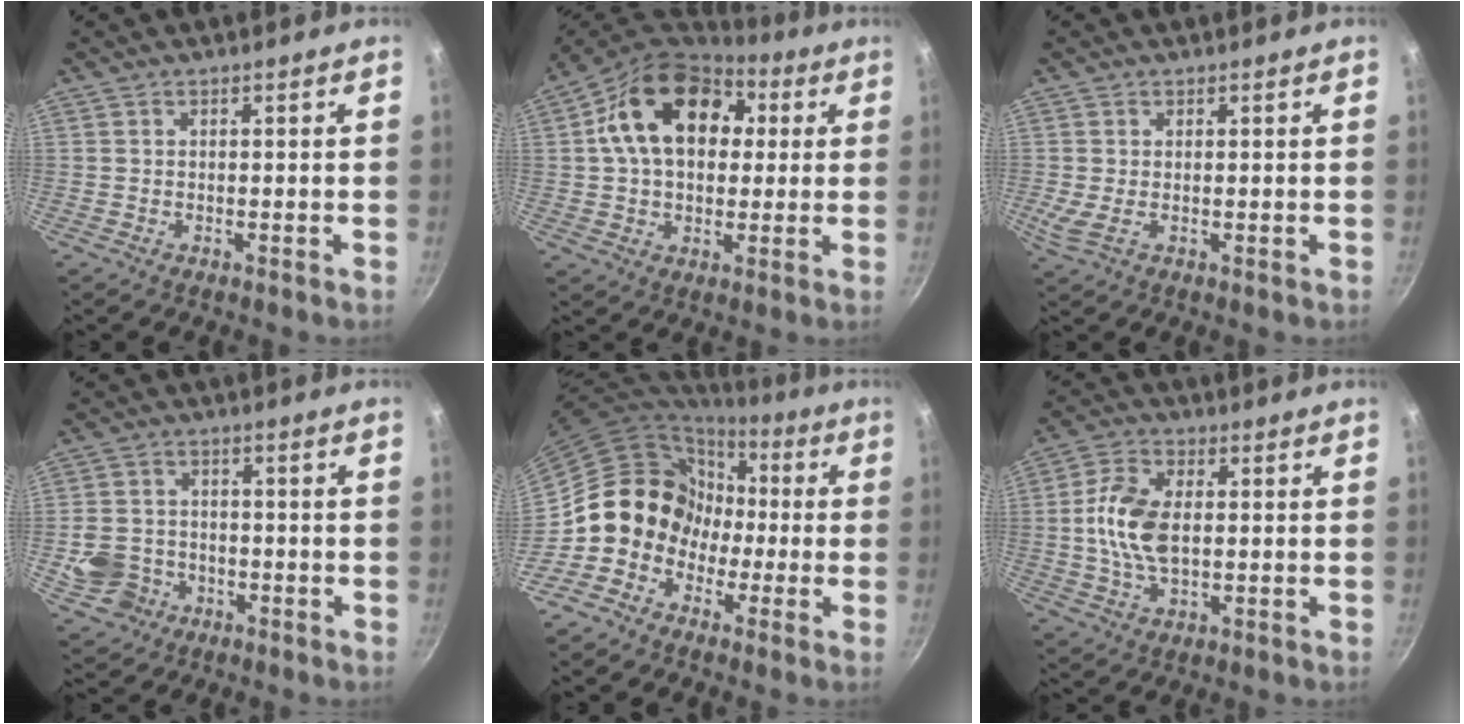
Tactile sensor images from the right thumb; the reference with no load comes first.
{"total": 19.4, "force": [4.4, 13.6, 13.1], "torque": [-0.193, 0.023, 0.056]}
{"total": 2.8, "force": [0.2, 1.5, 2.4], "torque": [-0.045, -0.004, 0.008]}
{"total": 8.2, "force": [-2.8, 7.0, 3.2], "torque": [-0.049, 0.025, -0.049]}
{"total": 12.2, "force": [-1.8, 11.3, 4.3], "torque": [-0.022, 0.056, -0.042]}
{"total": 10.2, "force": [0.3, 5.9, 8.3], "torque": [-0.159, 0.012, -0.001]}